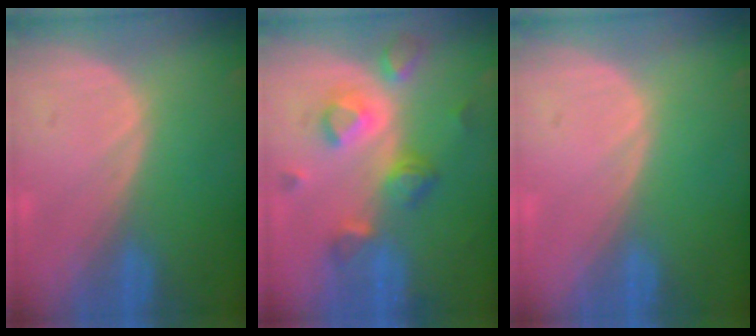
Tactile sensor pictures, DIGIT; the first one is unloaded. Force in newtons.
{"total": 7.9, "press": 7.1, "slide": 3.5}
{"total": 0.0}